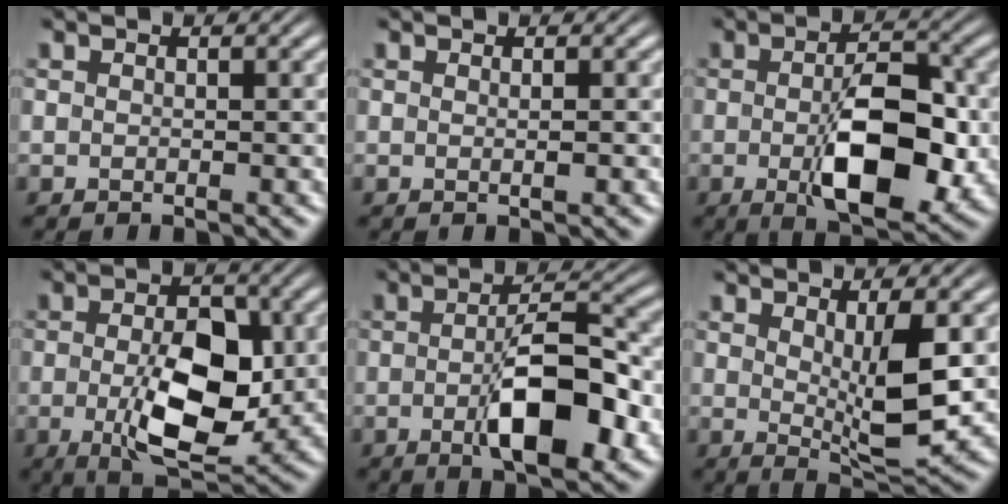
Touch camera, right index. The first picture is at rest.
{"total": 0.6, "force": [0.0, -0.3, 0.5], "torque": [-0.007, -0.003, -0.001]}
{"total": 8.9, "force": [-1.8, 3.6, 7.9], "torque": [-0.124, -0.016, -0.025]}
{"total": 8.8, "force": [-1.3, 4.3, 7.5], "torque": [-0.128, -0.032, -0.010]}
{"total": 7.7, "force": [-2.0, 2.3, 7.0], "torque": [-0.103, -0.007, -0.033]}
{"total": 5.0, "force": [0.8, 0.8, 4.9], "torque": [-0.076, -0.021, 0.025]}